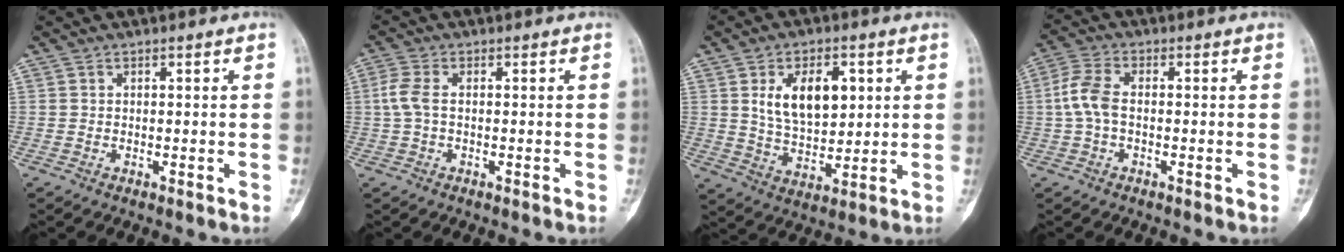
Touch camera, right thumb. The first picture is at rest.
{"total": 3.6, "force": [-0.1, 1.9, 3.1], "torque": [-0.083, 0.005, -0.006]}
{"total": 11.7, "force": [3.3, 6.8, 9.0], "torque": [-0.125, -0.014, 0.063]}
{"total": 5.7, "force": [-0.4, 3.1, 4.8], "torque": [-0.111, 0.017, -0.014]}